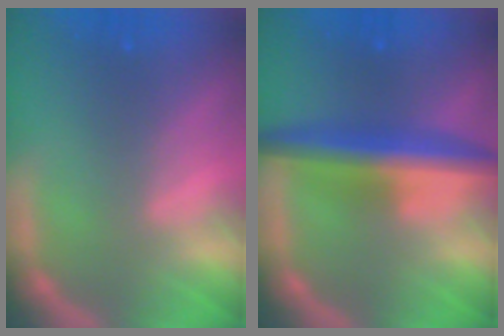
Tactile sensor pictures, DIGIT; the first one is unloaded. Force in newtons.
{"total": 6.5}